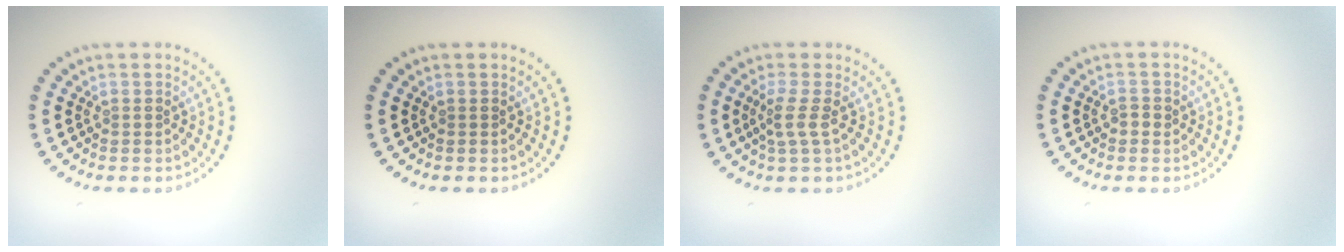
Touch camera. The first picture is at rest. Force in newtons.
{"total": 0.0}
{"total": 1.8, "press": 1.4, "slide": 1.2}
{"total": 1.1, "press": 1.0, "slide": 0.2}